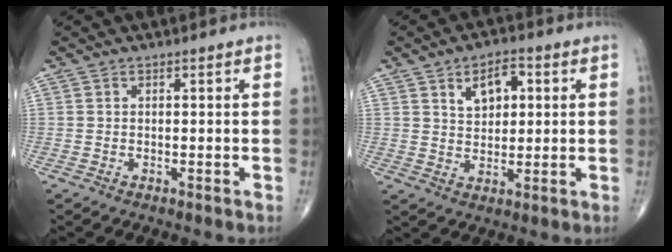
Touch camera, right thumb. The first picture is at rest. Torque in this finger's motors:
{"motor_torque": [-0.19, 0.55, 0.37, 0.23, 0.12]}